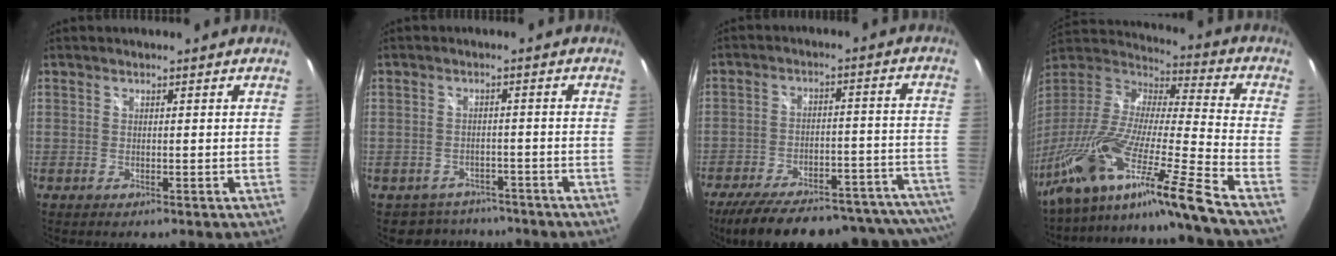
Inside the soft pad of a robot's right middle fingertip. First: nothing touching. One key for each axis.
{"total": 5.5, "fx": -4.6, "fy": 2.9, "fz": 0.0, "tx": -0.009, "ty": 0.016, "tz": -0.066}
{"total": 32.1, "fx": -28.4, "fy": 7.5, "fz": 13.0, "tx": -0.198, "ty": -0.014, "tz": -0.365}
{"total": 27.1, "fx": -19.0, "fy": -0.8, "fz": 19.2, "tx": -0.299, "ty": -0.085, "tz": -0.337}